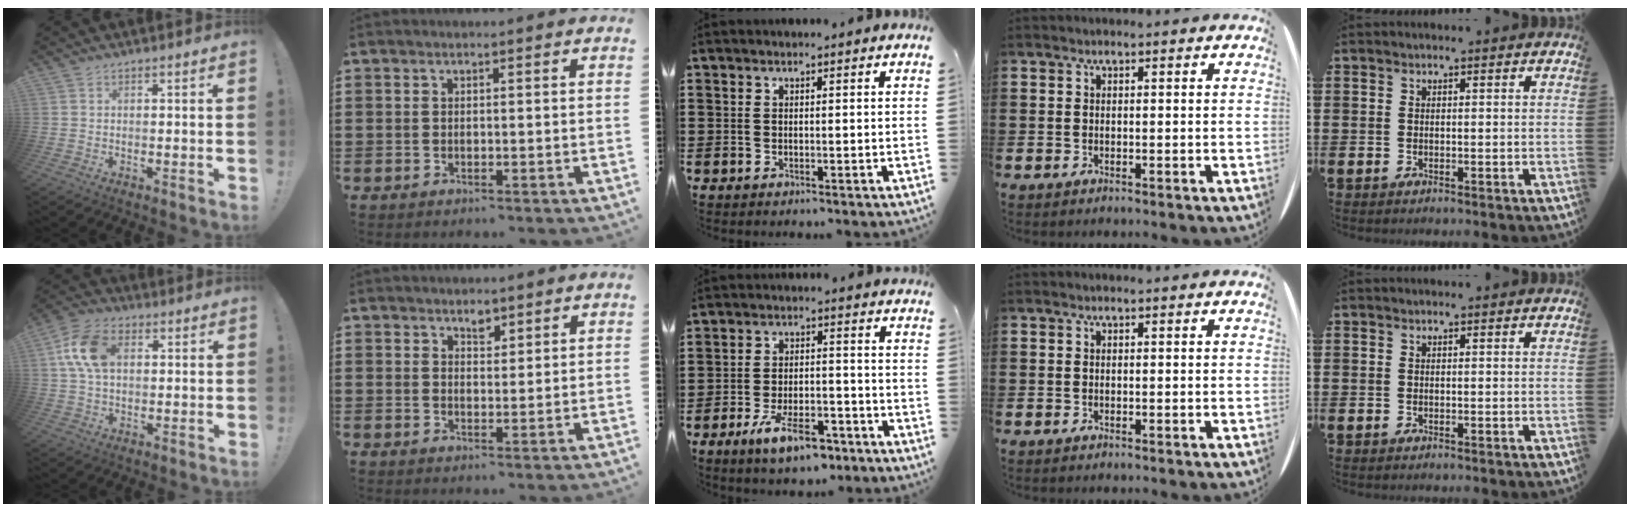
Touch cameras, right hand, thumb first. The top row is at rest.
{"thumb": {"total": 12.4, "force": [2.7, 8.2, 9.0], "torque": [-0.170, 0.012, 0.054]}, "index": {"total": 2.2, "force": [1.7, 1.0, 0.8], "torque": [-0.011, 0.000, 0.030]}, "middle": {"total": 7.9, "force": [-5.4, 2.5, 5.2], "torque": [-0.106, 0.003, -0.099]}}